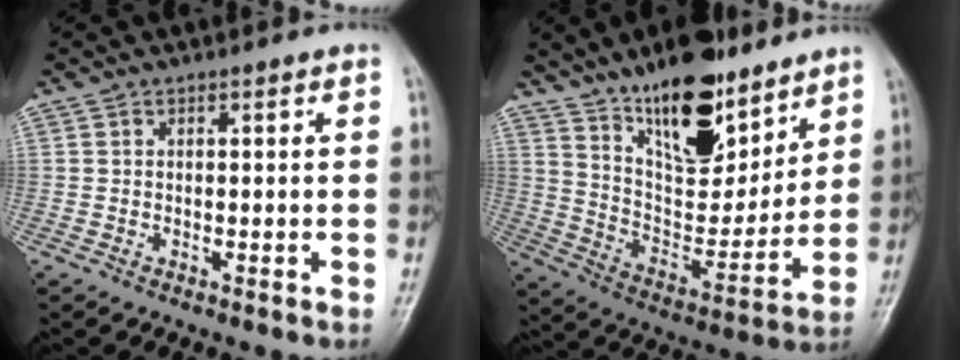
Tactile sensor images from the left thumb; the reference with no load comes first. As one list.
[{"total": 20.4, "force": [13.8, 8.6, 12.4], "torque": [-0.144, -0.085, 0.238]}]